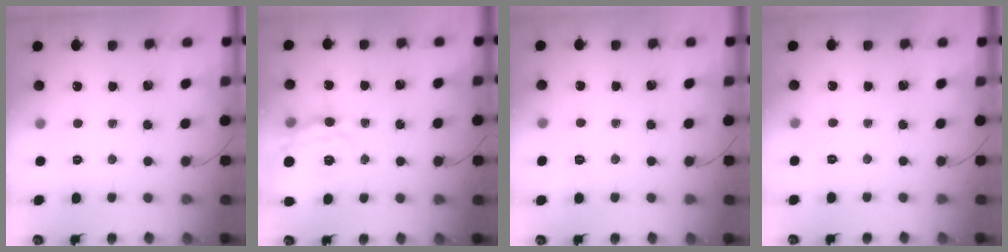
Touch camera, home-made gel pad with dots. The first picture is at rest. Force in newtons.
{"total": 16.4, "press": 16.3, "slide": 1.8}
{"total": 1.7, "press": 0.1, "slide": 1.7}
{"total": 3.6, "press": 3.2, "slide": 1.7}